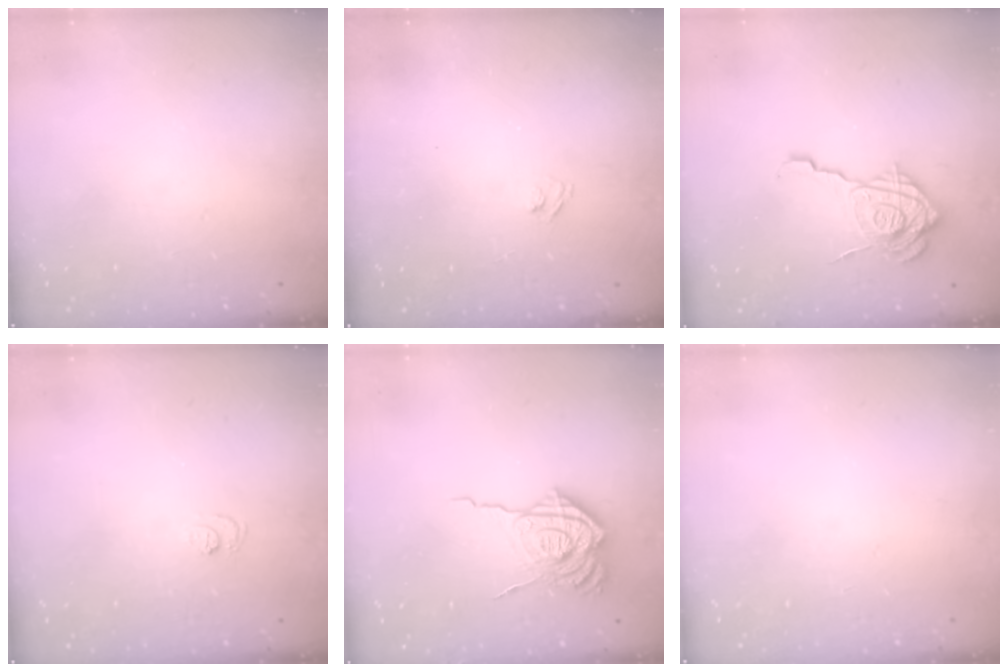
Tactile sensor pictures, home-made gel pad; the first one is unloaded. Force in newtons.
{"total": 2.7, "press": 2.5, "slide": 0.9}
{"total": 18.2, "press": 18.1, "slide": 2.0}
{"total": 4.8, "press": 4.8, "slide": 0.4}
{"total": 16.1, "press": 16.0, "slide": 1.7}
{"total": 0.0}